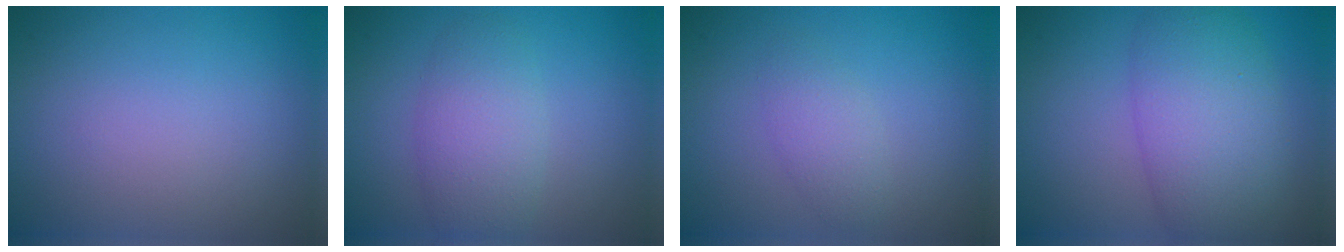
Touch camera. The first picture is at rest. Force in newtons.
{"total": 2.7, "press": 2.7, "slide": 0.3}
{"total": 2.0, "press": 2.0, "slide": 0.1}
{"total": 7.9, "press": 7.9, "slide": 0.3}